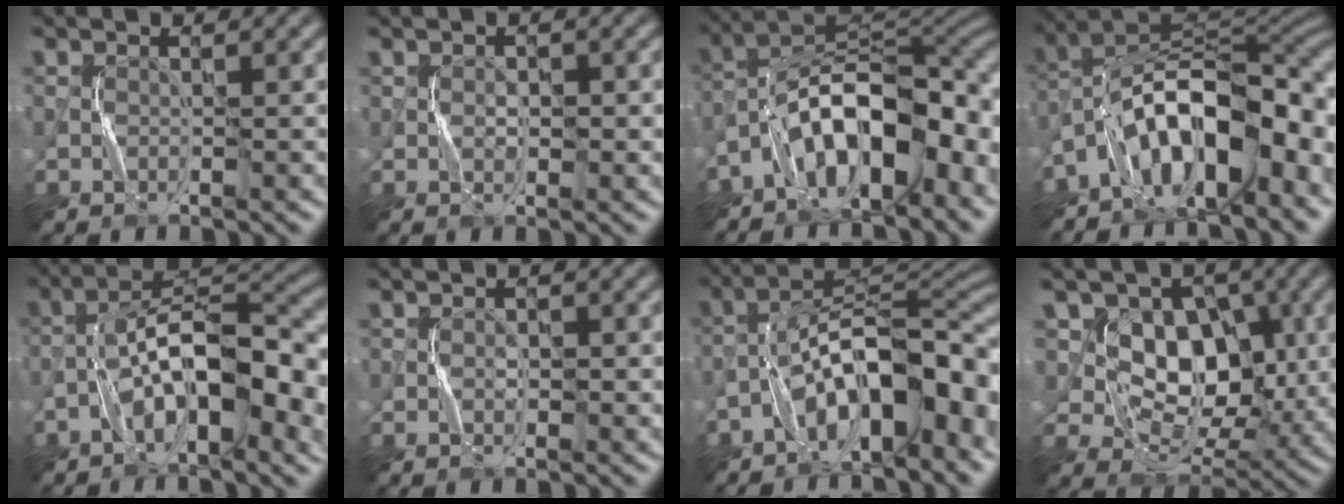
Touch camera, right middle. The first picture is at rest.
{"total": 1.4, "force": [-0.1, 0.9, 1.0], "torque": [-0.014, 0.001, -0.002]}
{"total": 11.4, "force": [-4.9, 5.3, 8.9], "torque": [-0.125, 0.018, -0.093]}
{"total": 12.7, "force": [-5.0, 5.7, 10.2], "torque": [-0.147, 0.018, -0.094]}
{"total": 10.4, "force": [-3.2, 3.8, 9.1], "torque": [-0.146, 0.025, -0.057]}
{"total": 1.0, "force": [-0.1, 0.7, 0.8], "torque": [-0.011, 0.001, -0.003]}
{"total": 10.7, "force": [-4.4, 4.1, 8.8], "torque": [-0.131, 0.026, -0.081]}
{"total": 8.2, "force": [1.9, 6.2, 5.1], "torque": [-0.070, -0.010, 0.013]}